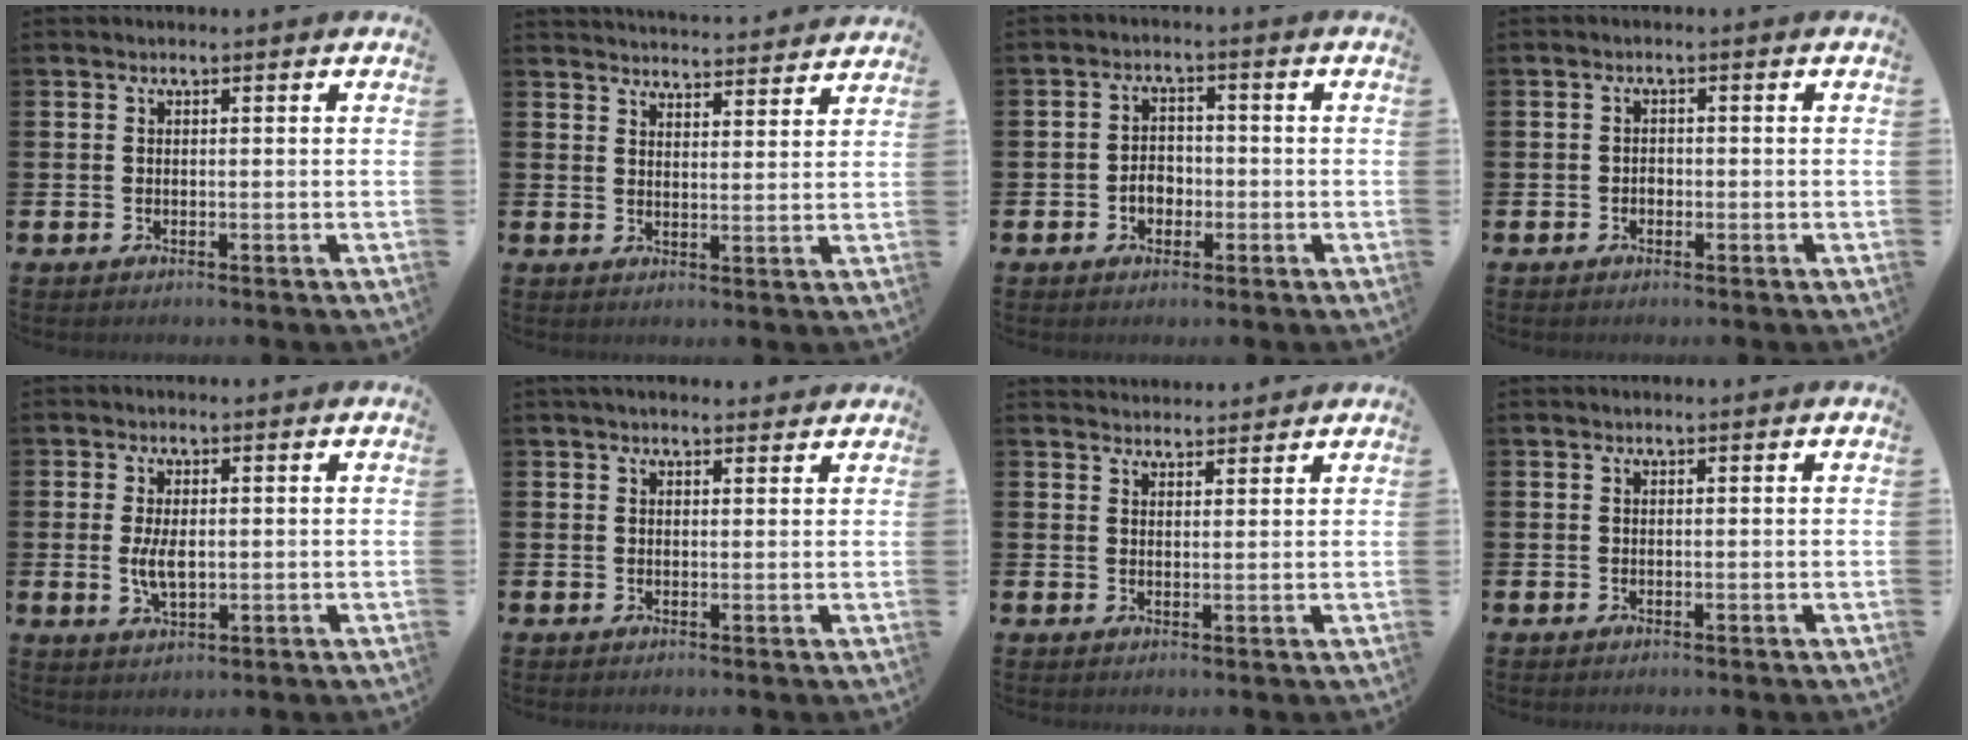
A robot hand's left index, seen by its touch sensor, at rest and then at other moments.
{"total": 4.4, "force": [4.4, 0.1, -0.2], "torque": [-0.007, -0.032, 0.079]}
{"total": 3.1, "force": [-1.0, 2.3, 1.8], "torque": [-0.023, 0.000, -0.025]}
{"total": 1.0, "force": [-0.4, 0.8, 0.4], "torque": [-0.004, 0.002, -0.010]}
{"total": 4.1, "force": [0.0, 1.9, 3.6], "torque": [-0.056, 0.000, -0.003]}
{"total": 1.8, "force": [1.7, 0.5, 0.4], "torque": [-0.002, -0.004, 0.029]}
{"total": 2.7, "force": [2.6, 0.5, -0.1], "torque": [0.005, -0.014, 0.046]}
{"total": 0.0}